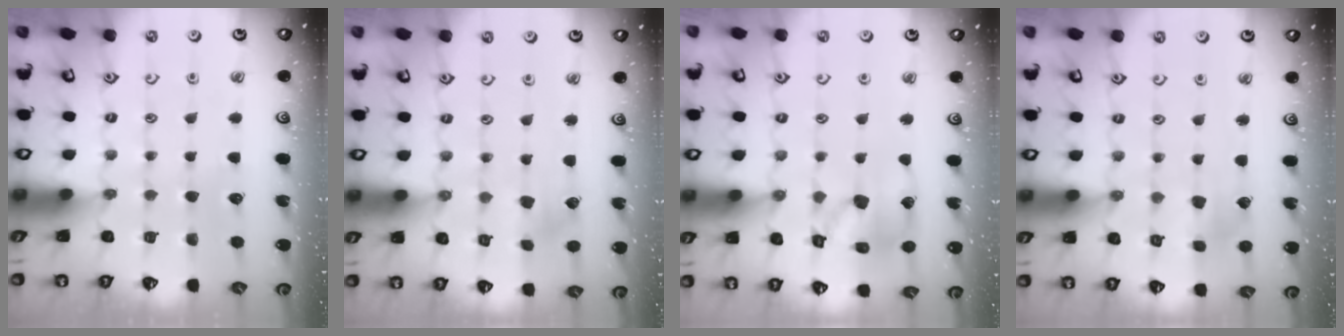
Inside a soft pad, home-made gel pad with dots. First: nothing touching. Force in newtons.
{"total": 2.7, "press": 2.7, "slide": 0.3}
{"total": 13.8, "press": 13.6, "slide": 2.0}
{"total": 2.6, "press": 2.5, "slide": 0.4}